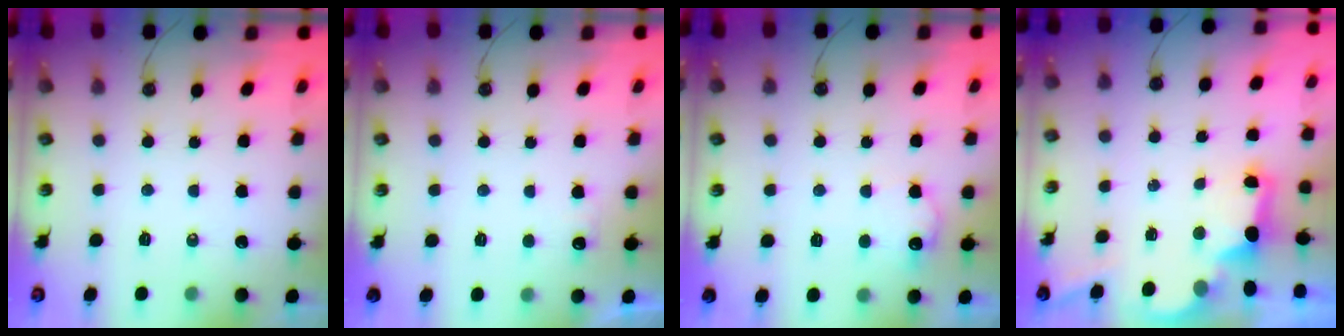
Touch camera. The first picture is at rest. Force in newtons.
{"total": 2.1, "press": 1.9, "slide": 0.9}
{"total": 8.6, "press": 8.6, "slide": 0.4}
{"total": 2.5, "press": 2.4, "slide": 0.7}